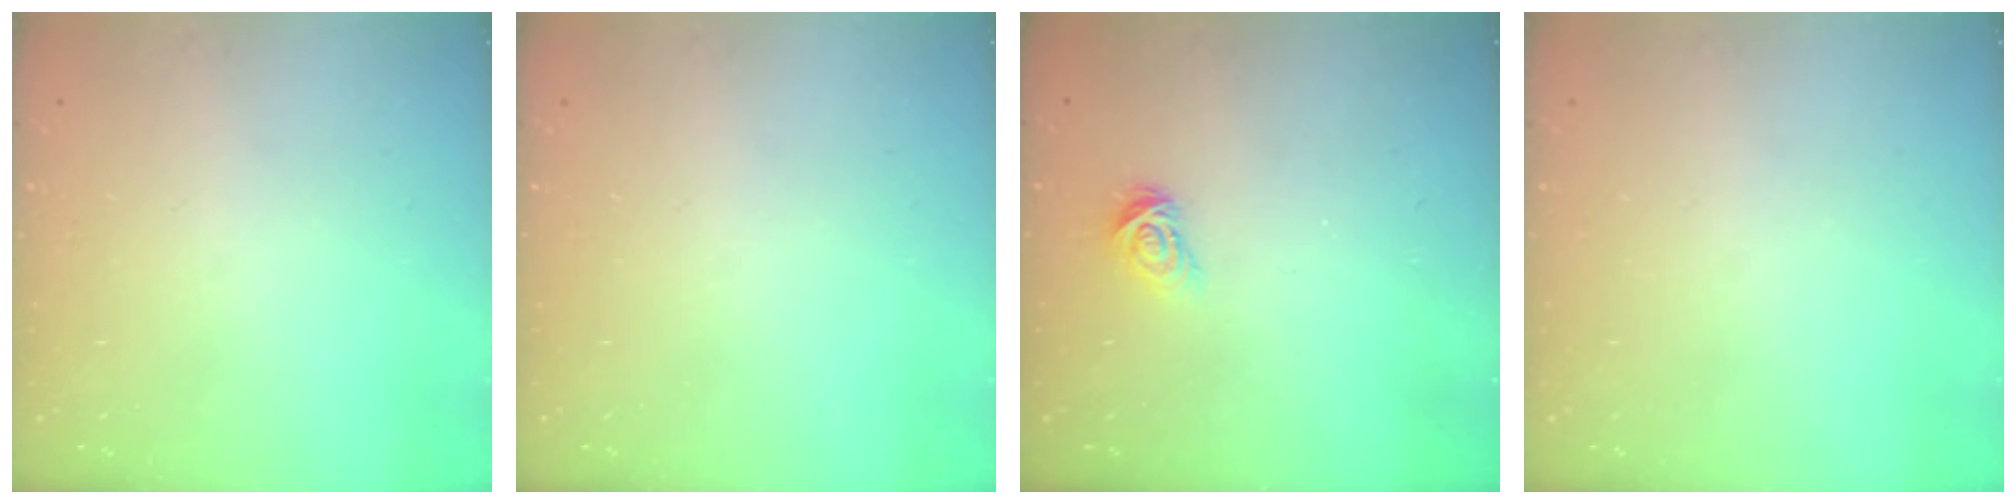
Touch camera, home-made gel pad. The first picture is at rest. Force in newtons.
{"total": 0.0}
{"total": 5.0, "press": 5.0, "slide": 0.7}
{"total": 0.0}